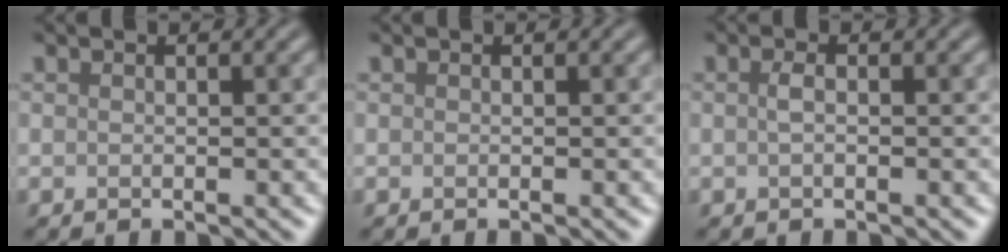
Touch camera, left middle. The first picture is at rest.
{"total": 0.0}
{"total": 1.0, "force": [0.0, 0.3, 1.0], "torque": [-0.024, 0.001, 0.000]}